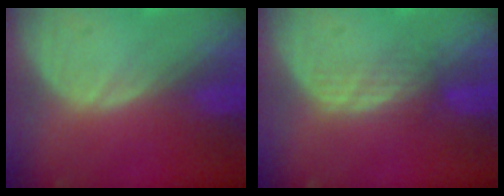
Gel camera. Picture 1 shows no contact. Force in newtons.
{"total": 3.1, "press": 2.6, "slide": 1.7}